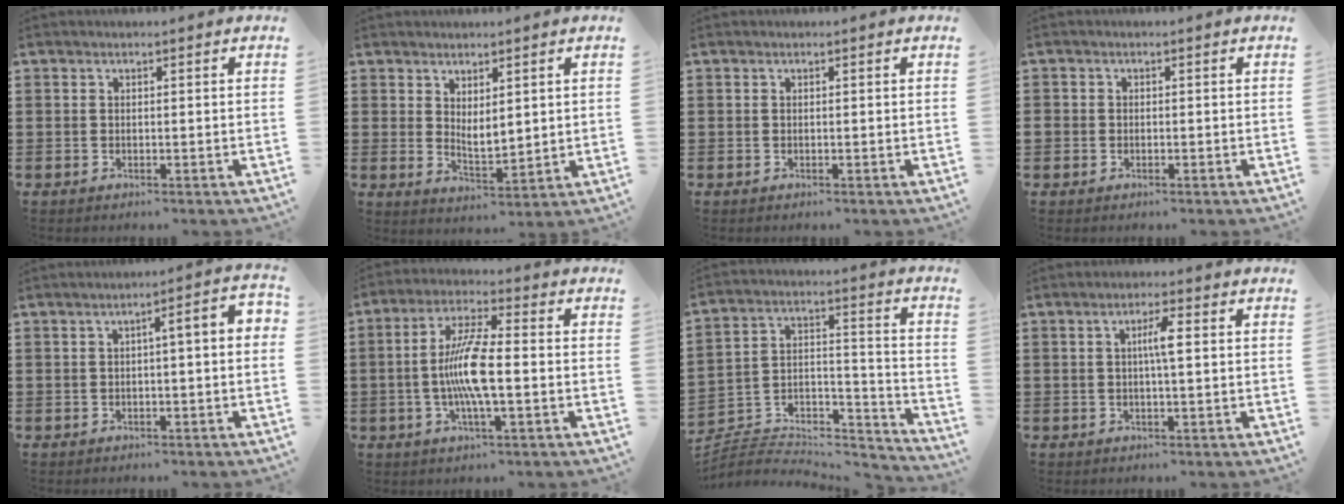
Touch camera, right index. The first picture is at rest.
{"total": 2.8, "force": [2.4, 1.0, 1.1], "torque": [-0.029, 0.001, 0.044]}
{"total": 0.0}
{"total": 1.1, "force": [-0.4, 1.0, 0.3], "torque": [-0.007, 0.004, -0.010]}
{"total": 2.8, "force": [-0.9, 0.2, 2.6], "torque": [-0.047, 0.001, -0.021]}
{"total": 8.7, "force": [-1.3, 1.6, 8.4], "torque": [-0.172, -0.008, -0.031]}
{"total": 4.5, "force": [-3.7, 2.2, 1.1], "torque": [-0.026, -0.004, -0.075]}
{"total": 3.4, "force": [0.3, 0.4, 3.4], "torque": [-0.063, 0.000, 0.002]}